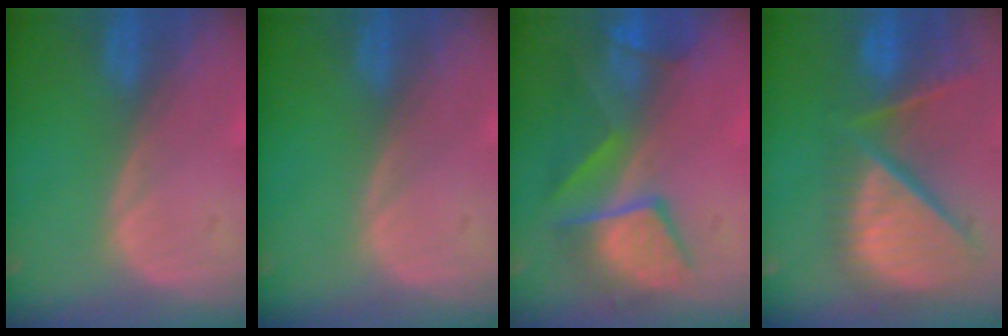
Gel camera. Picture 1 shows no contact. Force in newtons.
{"total": 0.0}
{"total": 9.6, "press": 8.7, "slide": 4.1}
{"total": 13.2, "press": 11.0, "slide": 7.3}